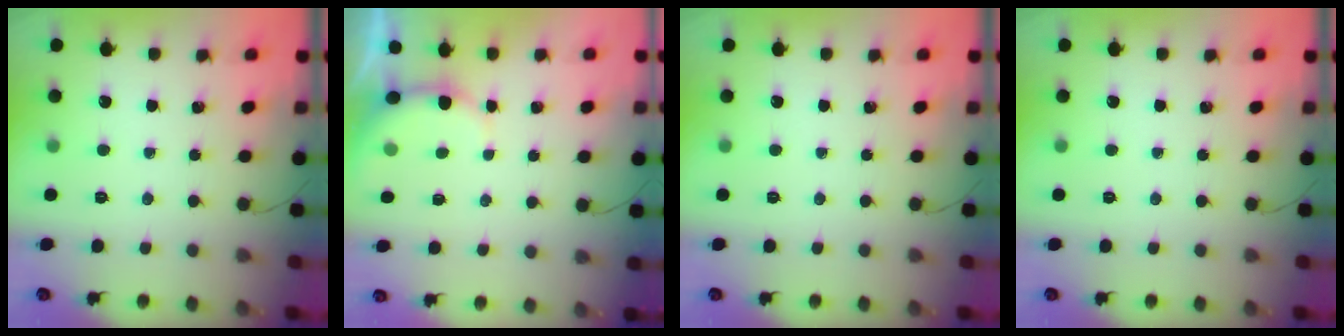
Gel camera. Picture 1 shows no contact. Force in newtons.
{"total": 4.9, "press": 4.9, "slide": 0.7}
{"total": 0.0}
{"total": 0.0}